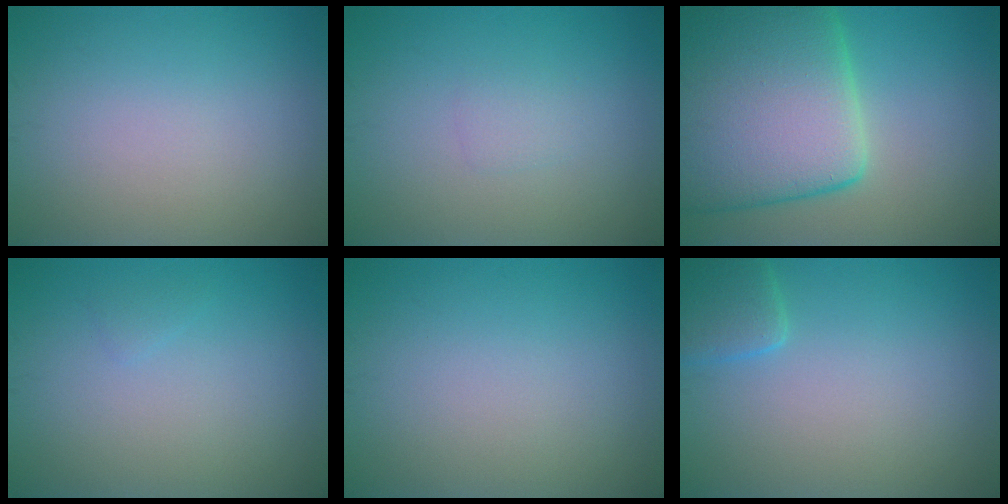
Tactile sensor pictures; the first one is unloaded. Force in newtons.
{"total": 0.9, "press": 0.9, "slide": 0.1}
{"total": 15.7, "press": 15.7, "slide": 0.9}
{"total": 0.5, "press": 0.5, "slide": 0.0}
{"total": 0.0}
{"total": 2.4, "press": 2.4, "slide": 0.1}